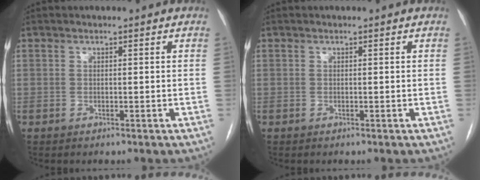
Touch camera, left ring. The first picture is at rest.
{"total": 0.0}